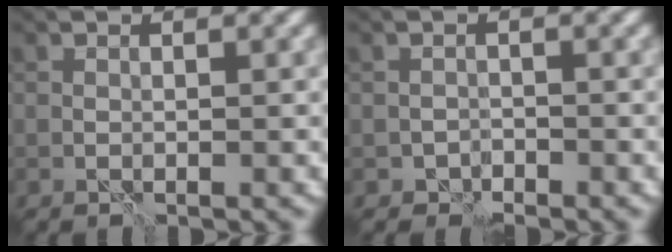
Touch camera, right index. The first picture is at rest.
{"total": 1.9, "force": [0.0, -0.9, -1.7], "torque": [0.036, 0.004, -0.010]}